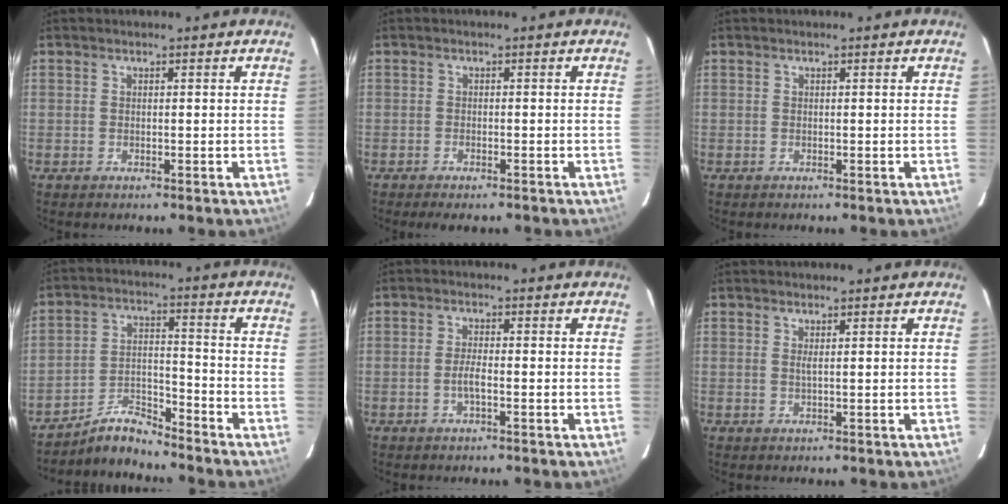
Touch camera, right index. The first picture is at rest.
{"total": 2.9, "force": [-2.4, 0.8, 1.5], "torque": [-0.037, -0.011, -0.042]}
{"total": 0.0}
{"total": 6.5, "force": [-6.5, 0.8, 0.6], "torque": [-0.018, 0.031, -0.125]}
{"total": 2.3, "force": [-0.9, 0.3, 2.1], "torque": [-0.043, 0.000, -0.017]}
{"total": 0.7, "force": [0.4, -0.1, 0.6], "torque": [-0.014, -0.001, 0.007]}